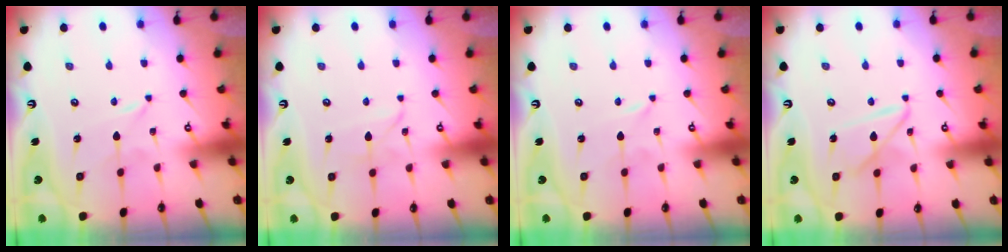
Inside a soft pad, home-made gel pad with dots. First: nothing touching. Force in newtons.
{"total": 2.1, "press": 2.1, "slide": 0.3}
{"total": 0.0}
{"total": 9.6, "press": 9.6, "slide": 0.9}